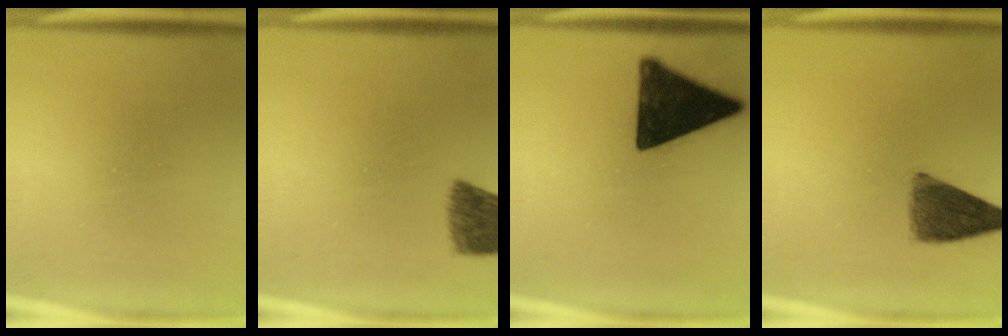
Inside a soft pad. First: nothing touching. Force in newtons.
{"total": 7.9}
{"total": 14.4}
{"total": 7.4}